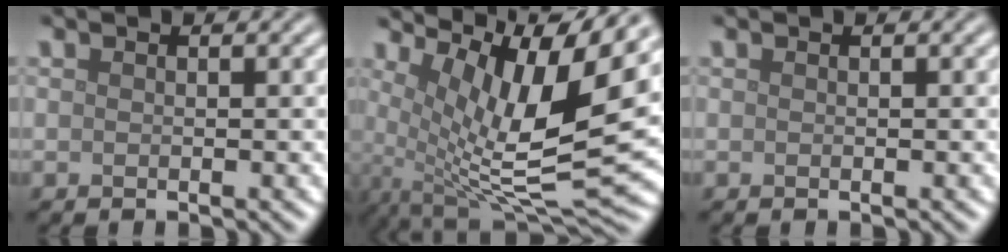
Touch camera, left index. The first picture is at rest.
{"total": 12.5, "force": [4.1, 3.4, 11.3], "torque": [-0.207, 0.003, 0.079]}
{"total": 0.0}